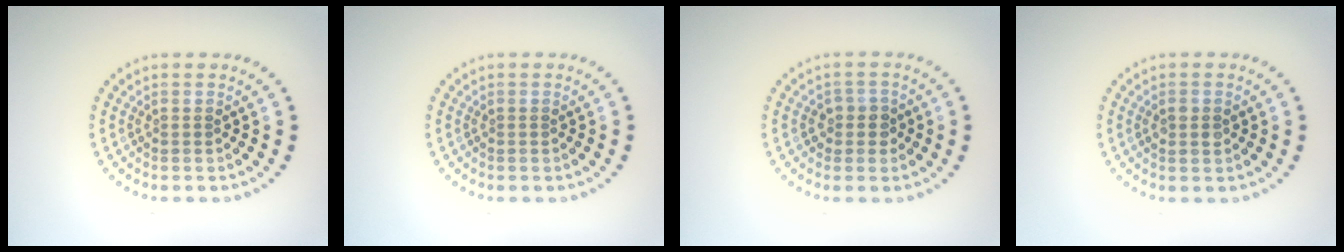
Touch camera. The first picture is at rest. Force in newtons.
{"total": 0.0}
{"total": 1.8, "press": 1.5, "slide": 0.9}
{"total": 1.0, "press": 1.0, "slide": 0.1}